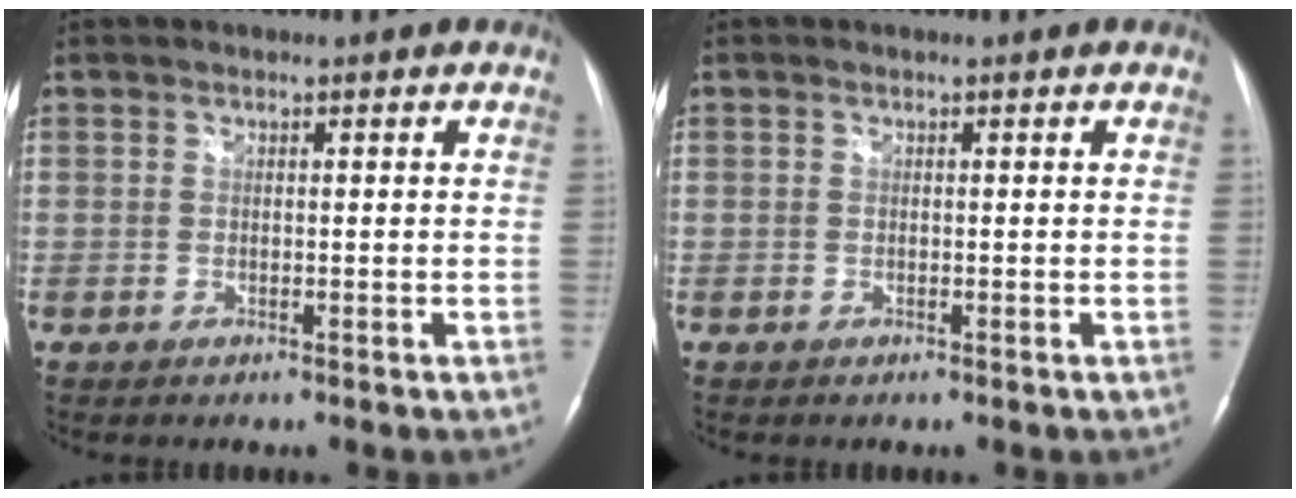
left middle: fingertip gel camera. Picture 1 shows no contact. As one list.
[{"total": 0.0}]